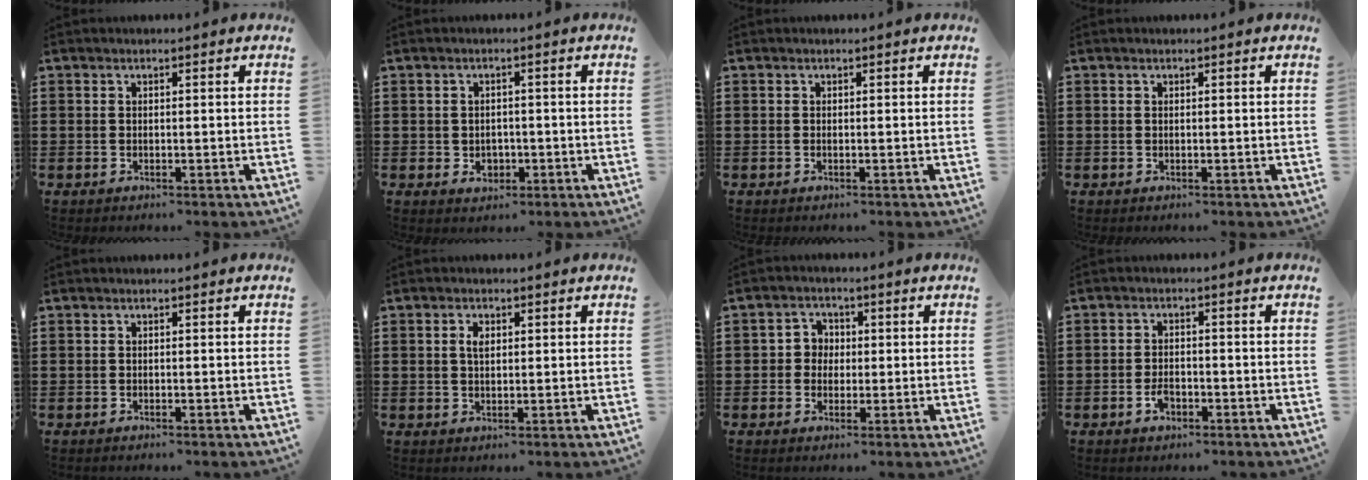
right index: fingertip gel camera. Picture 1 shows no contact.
{"total": 2.0, "force": [-0.4, 1.8, 0.6], "torque": [-0.019, 0.006, -0.012]}
{"total": 0.0}
{"total": 0.0}
{"total": 0.0}
{"total": 2.0, "force": [0.5, 1.1, 1.6], "torque": [-0.035, 0.008, 0.007]}
{"total": 3.1, "force": [-0.3, 2.9, 1.0], "torque": [-0.032, 0.010, -0.011]}
{"total": 2.3, "force": [-1.3, 1.3, 1.4], "torque": [-0.030, 0.002, -0.025]}